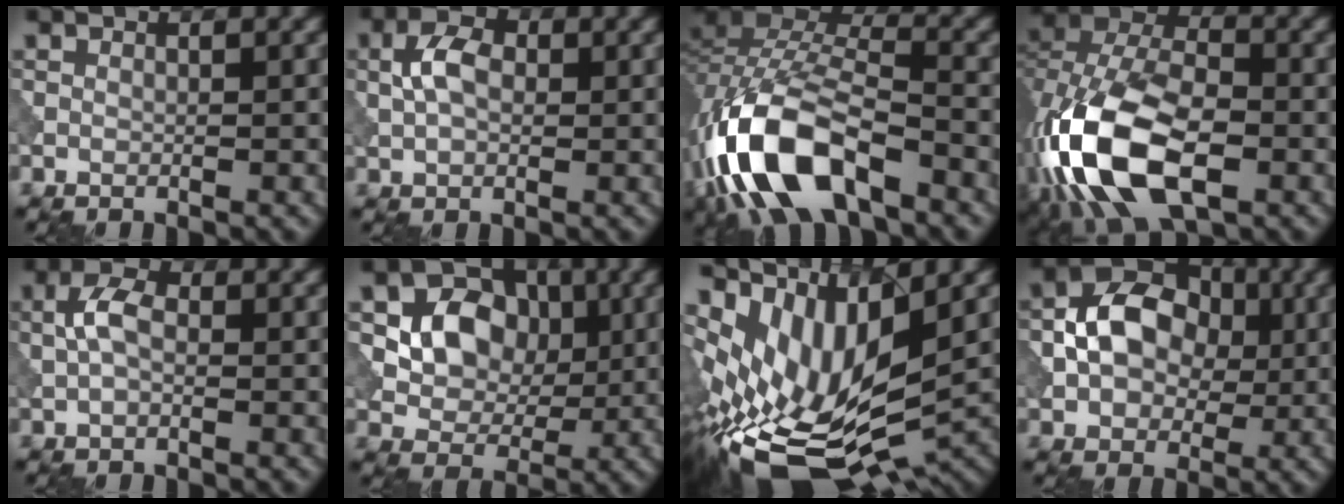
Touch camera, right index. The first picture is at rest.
{"total": 3.8, "force": [0.6, 2.5, 2.9], "torque": [-0.061, 0.006, 0.006]}
{"total": 13.1, "force": [-6.6, 6.0, 9.7], "torque": [-0.197, -0.005, -0.126]}
{"total": 15.5, "force": [-5.4, 9.0, 11.4], "torque": [-0.241, -0.024, -0.104]}
{"total": 3.4, "force": [0.2, 2.0, 2.7], "torque": [-0.062, 0.006, -0.003]}
{"total": 8.7, "force": [1.5, 7.1, 4.8], "torque": [-0.079, 0.021, 0.016]}
{"total": 13.0, "force": [0.4, 6.7, 11.2], "torque": [-0.206, -0.013, 0.030]}
{"total": 9.4, "force": [0.4, 7.0, 6.4], "torque": [-0.106, 0.013, 0.000]}